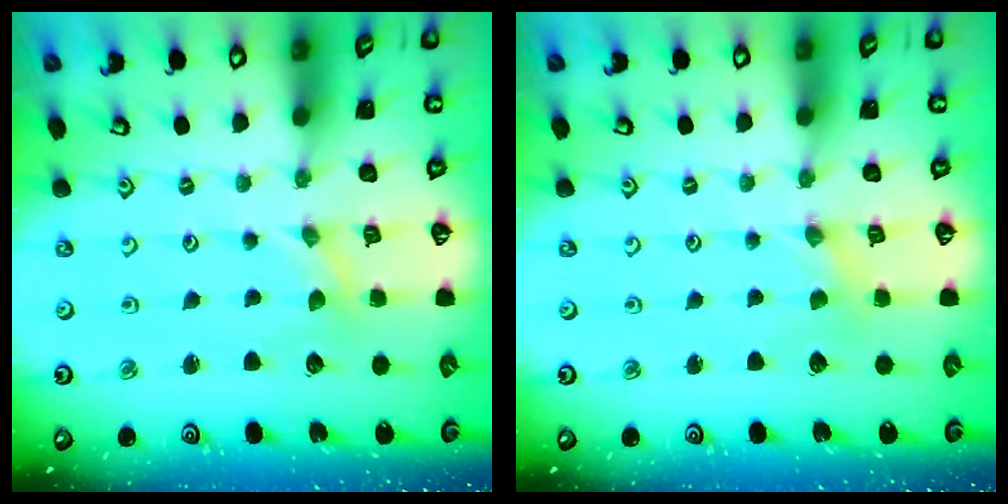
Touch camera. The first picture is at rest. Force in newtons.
{"total": 0.0}